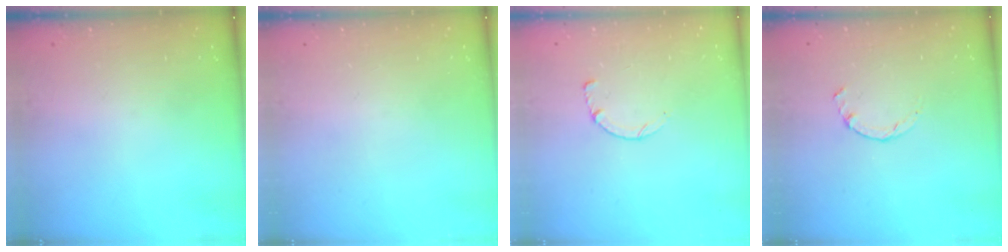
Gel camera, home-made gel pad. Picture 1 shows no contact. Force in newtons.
{"total": 0.0}
{"total": 2.6, "press": 2.5, "slide": 0.3}
{"total": 0.9, "press": 0.9, "slide": 0.3}